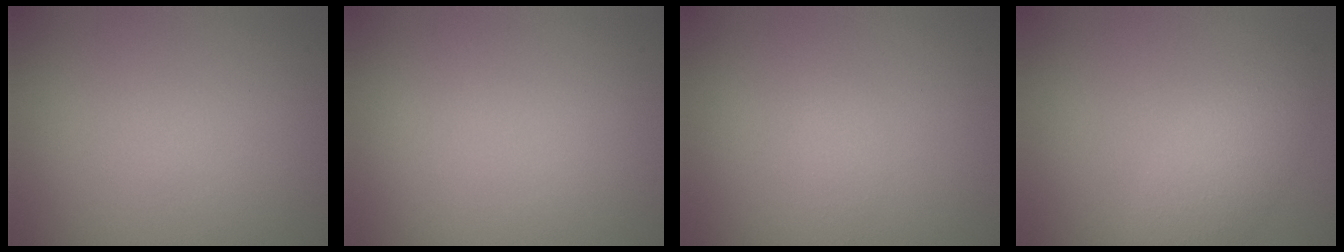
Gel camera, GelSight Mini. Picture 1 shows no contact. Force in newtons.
{"total": 0.0}
{"total": 0.8, "press": 0.8, "slide": 0.1}
{"total": 3.6, "press": 3.6, "slide": 0.3}